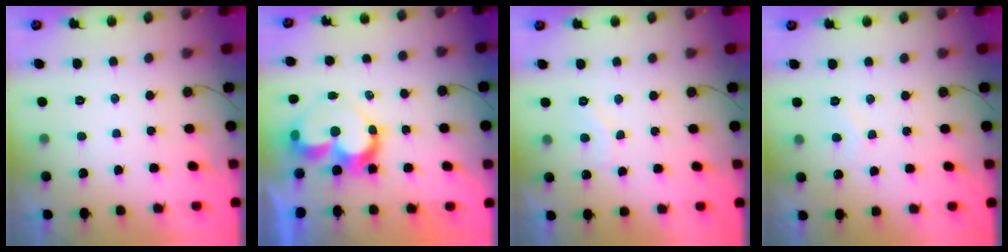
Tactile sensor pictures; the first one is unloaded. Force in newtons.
{"total": 10.0, "press": 10.0, "slide": 0.8}
{"total": 6.4, "press": 6.3, "slide": 0.6}
{"total": 4.1, "press": 4.1, "slide": 0.4}